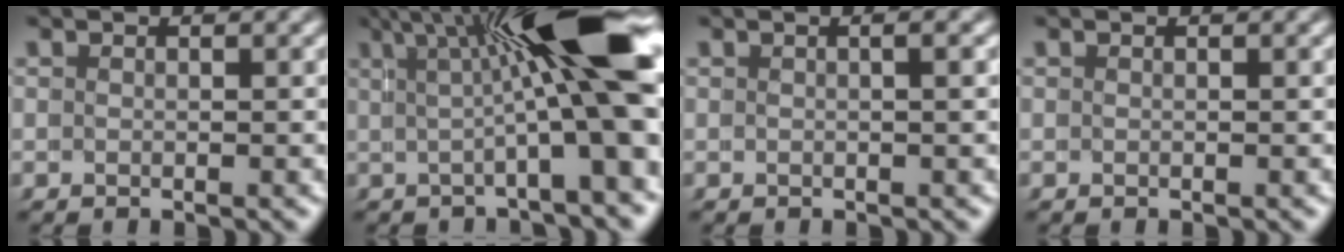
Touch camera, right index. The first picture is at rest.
{"total": 11.1, "force": [1.5, 1.0, 11.0], "torque": [-0.136, 0.025, 0.018]}
{"total": 1.1, "force": [0.1, -1.0, 0.4], "torque": [-0.002, 0.002, 0.005]}
{"total": 0.0}